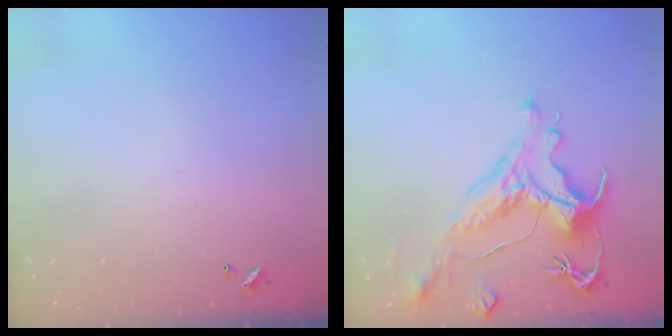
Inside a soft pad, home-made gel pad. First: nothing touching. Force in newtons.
{"total": 2.4, "press": 2.0, "slide": 1.3}